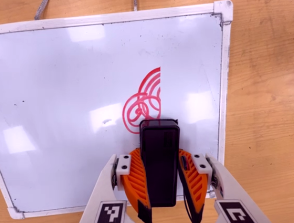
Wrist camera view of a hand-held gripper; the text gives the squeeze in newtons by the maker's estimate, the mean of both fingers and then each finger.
{"total": 9.3, "left": 7.9, "right": 10.7}